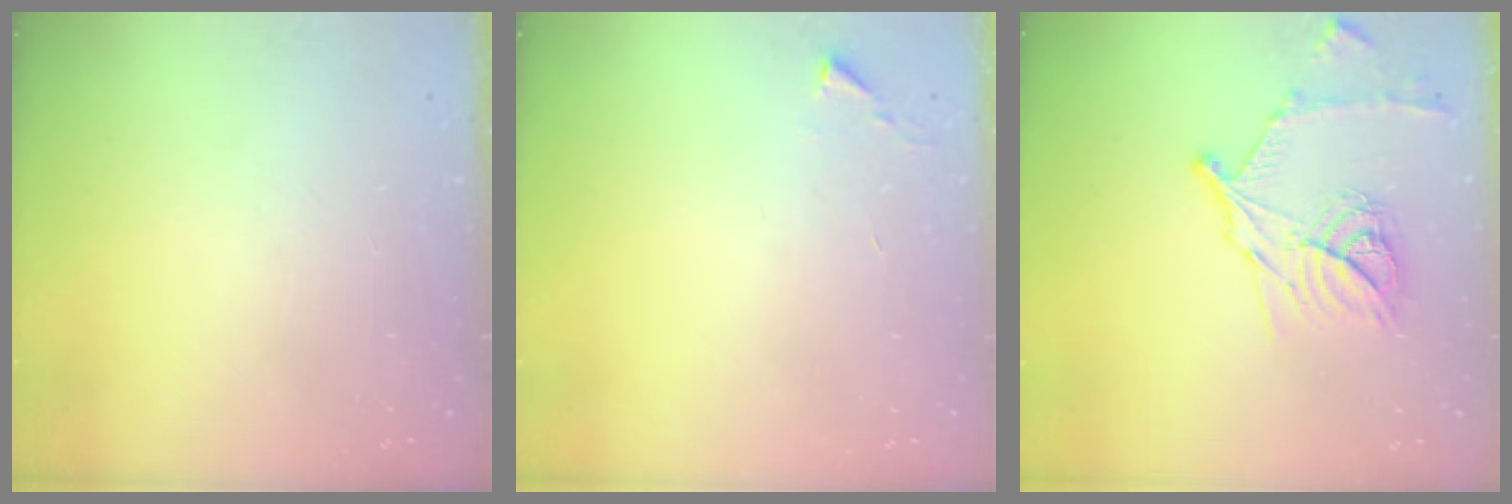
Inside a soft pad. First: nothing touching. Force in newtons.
{"total": 1.1, "press": 1.1, "slide": 0.1}
{"total": 16.4, "press": 16.3, "slide": 1.0}